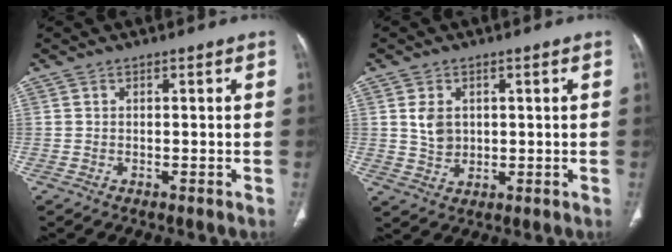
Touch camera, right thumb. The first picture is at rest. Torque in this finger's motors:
{"motor_torque": [0.06, 1.00, 0.13, 0.41, 0.01]}